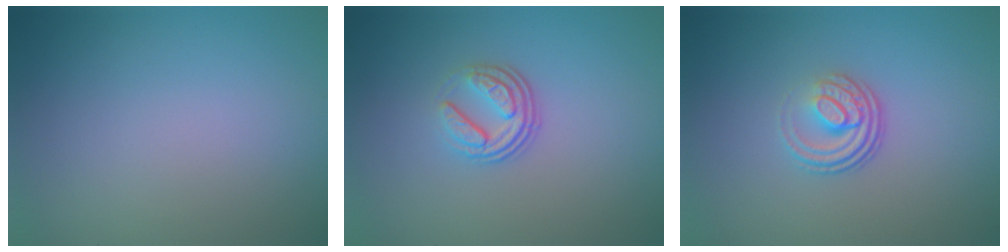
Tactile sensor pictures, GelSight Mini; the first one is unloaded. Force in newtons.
{"total": 3.6, "press": 2.5, "slide": 2.6}
{"total": 3.6, "press": 2.4, "slide": 2.6}